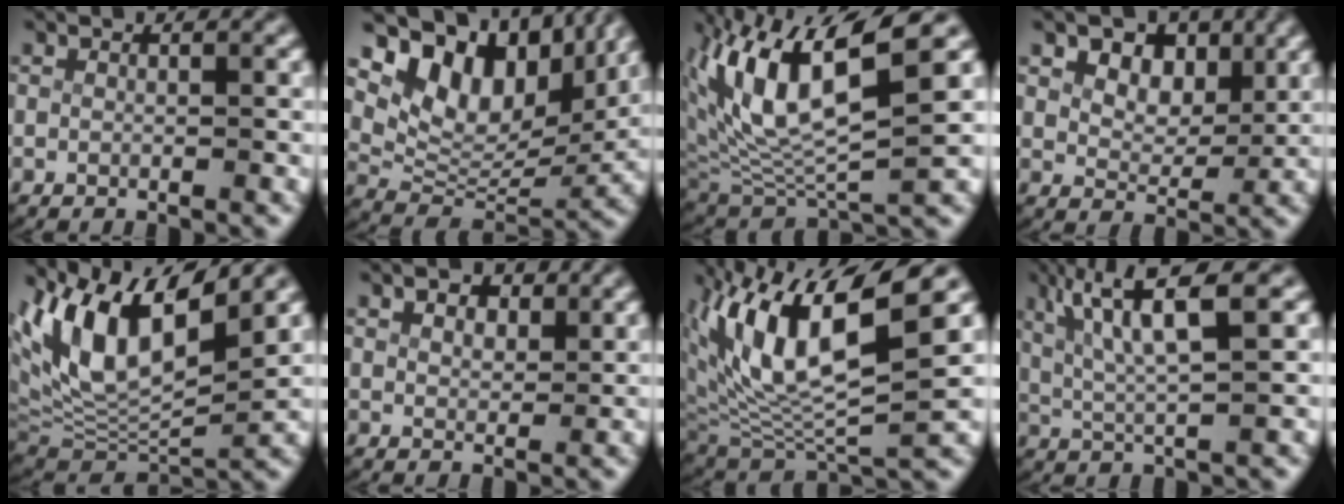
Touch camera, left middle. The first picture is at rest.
{"total": 15.9, "force": [6.9, 10.8, 9.4], "torque": [-0.177, 0.007, 0.095]}
{"total": 11.3, "force": [1.5, 6.1, 9.4], "torque": [-0.200, -0.006, 0.036]}
{"total": 4.4, "force": [2.2, 2.9, 2.4], "torque": [-0.038, -0.012, 0.042]}
{"total": 12.2, "force": [2.7, 7.6, 9.2], "torque": [-0.196, -0.008, 0.052]}
{"total": 2.0, "force": [1.2, 1.1, 1.2], "torque": [-0.021, -0.014, 0.028]}
{"total": 12.7, "force": [1.7, 6.9, 10.5], "torque": [-0.210, -0.006, 0.041]}
{"total": 7.6, "force": [4.1, 2.2, 6.0], "torque": [-0.105, 0.010, 0.070]}